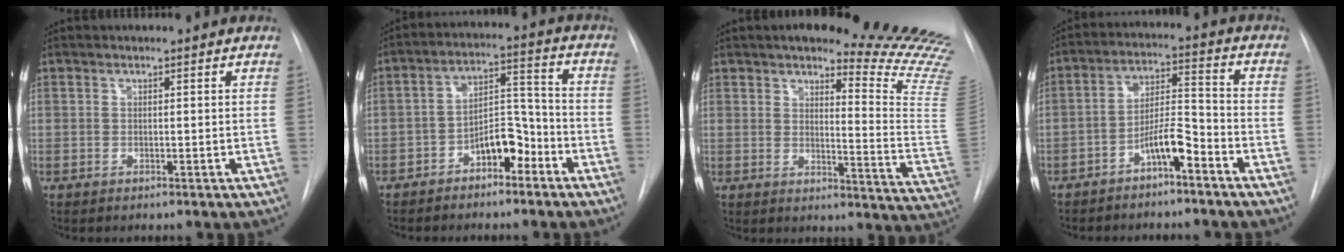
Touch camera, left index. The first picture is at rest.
{"total": 8.2, "force": [-6.0, 3.2, 4.5], "torque": [-0.076, 0.026, -0.098]}
{"total": 21.0, "force": [17.9, 0.5, 11.0], "torque": [-0.117, -0.128, 0.194]}
{"total": 7.4, "force": [-5.8, 0.9, 4.5], "torque": [-0.087, 0.013, -0.098]}